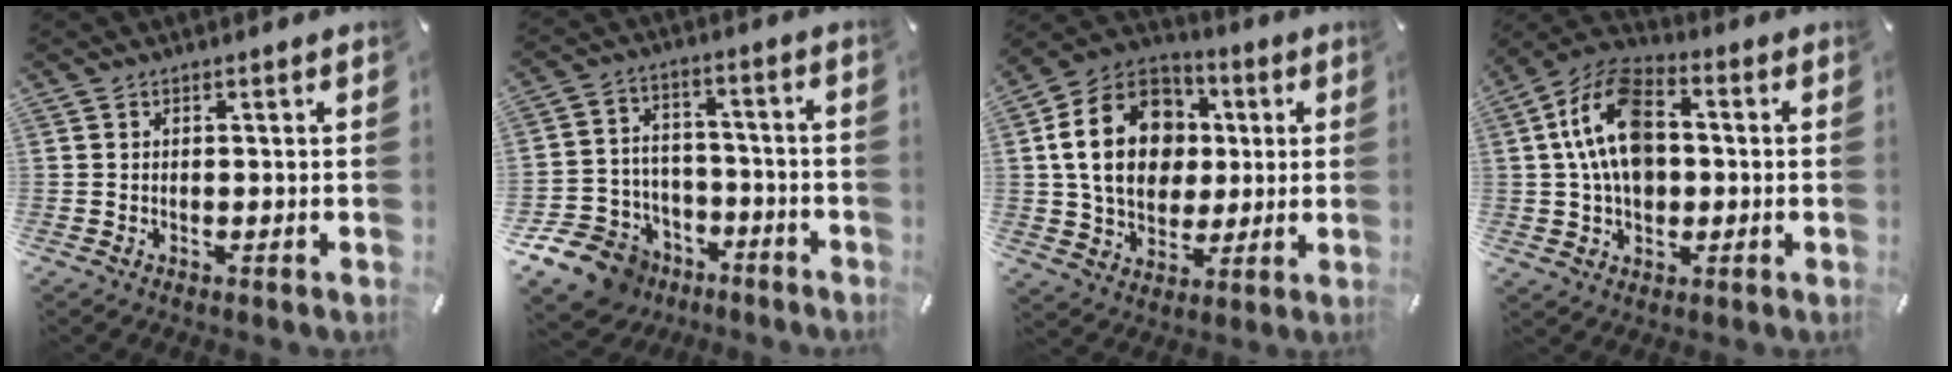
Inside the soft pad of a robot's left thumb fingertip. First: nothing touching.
{"total": 13.2, "force": [-8.2, 9.6, 3.6], "torque": [-0.073, 0.057, -0.140]}
{"total": 19.3, "force": [2.4, 15.5, 11.2], "torque": [-0.210, 0.009, 0.044]}
{"total": 14.6, "force": [1.0, 10.3, 10.4], "torque": [-0.230, 0.012, 0.018]}